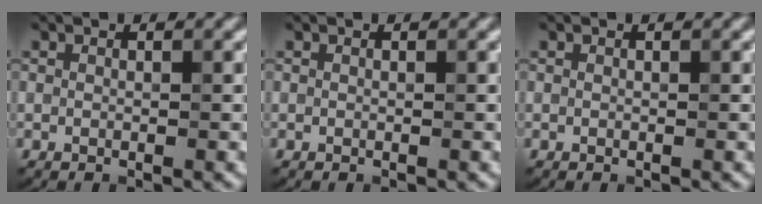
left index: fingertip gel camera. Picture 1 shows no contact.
{"total": 0.0}
{"total": 0.0}